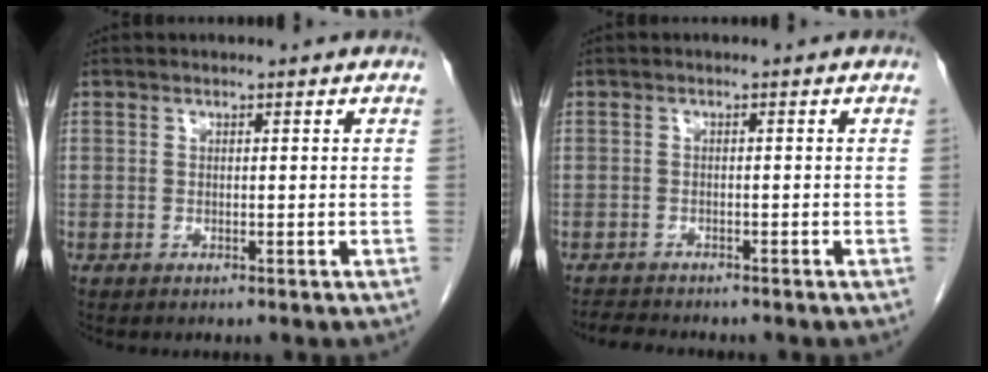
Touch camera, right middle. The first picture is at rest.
{"total": 2.6, "force": [-2.6, 0.5, 0.4], "torque": [-0.012, -0.013, -0.043]}